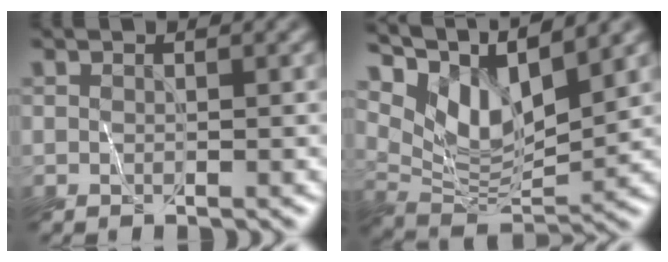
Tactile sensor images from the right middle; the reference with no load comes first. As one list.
[{"total": 7.4, "force": [5.2, 2.0, 4.8], "torque": [-0.096, -0.003, 0.098]}]